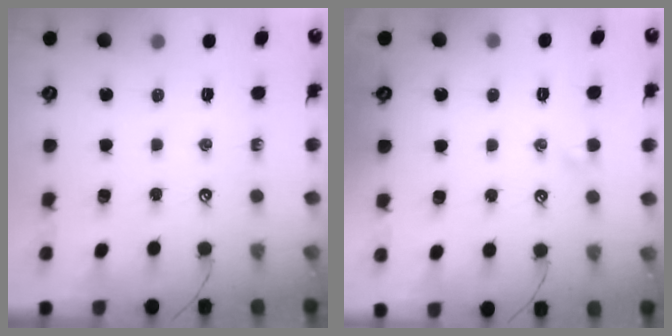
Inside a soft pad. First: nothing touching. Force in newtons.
{"total": 1.0, "press": 0.9, "slide": 0.4}